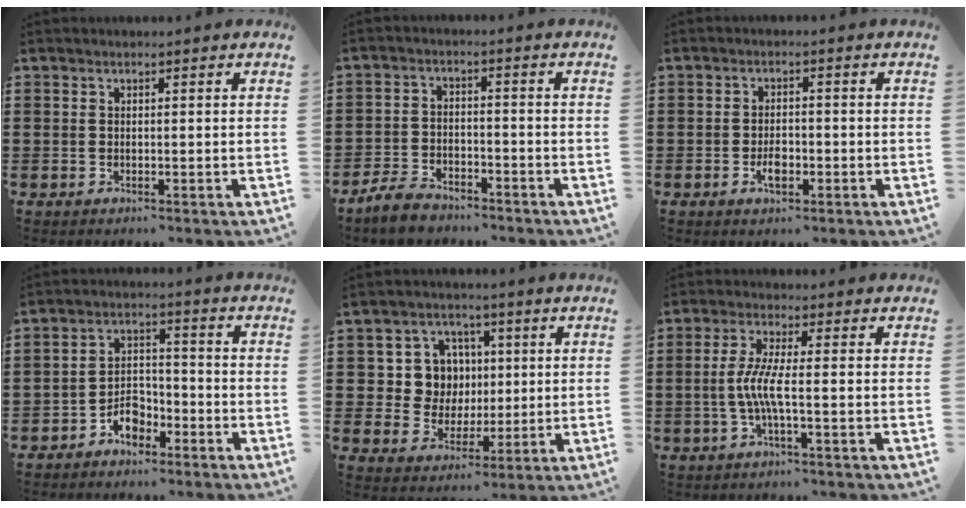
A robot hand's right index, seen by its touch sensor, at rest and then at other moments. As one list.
[{"total": 4.2, "force": [-3.9, 1.0, 1.1], "torque": [-0.035, 0.004, -0.081]}, {"total": 2.8, "force": [-1.1, 1.3, 2.2], "torque": [-0.039, 0.002, -0.018]}, {"total": 4.7, "force": [-3.4, 2.7, 1.8], "torque": [-0.036, 0.010, -0.066]}, {"total": 7.8, "force": [1.3, 7.2, 2.8], "torque": [-0.080, 0.018, 0.026]}, {"total": 5.2, "force": [-1.1, 0.2, 5.0], "torque": [-0.119, -0.012, -0.033]}]